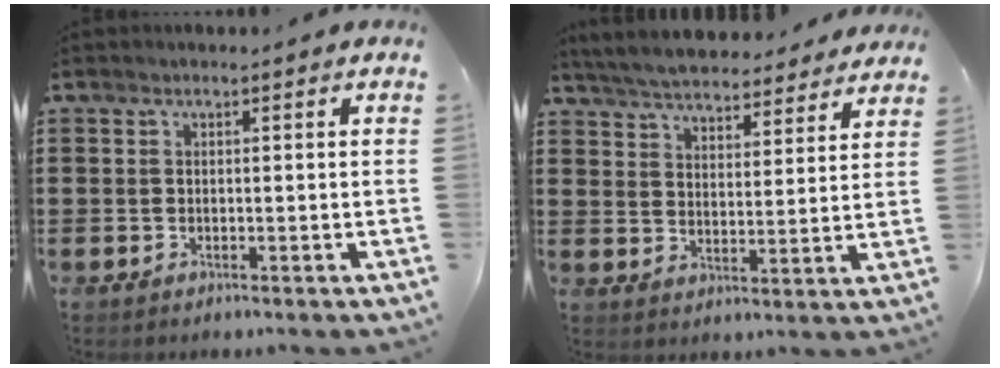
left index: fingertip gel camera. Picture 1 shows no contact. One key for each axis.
{"total": 5.7, "fx": 5.7, "fy": 0.2, "fz": 0.7, "tx": -0.042, "ty": -0.032, "tz": 0.100}